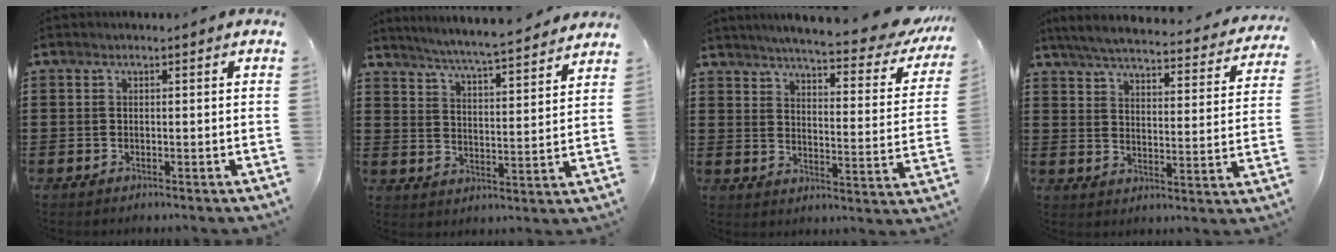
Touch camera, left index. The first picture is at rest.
{"total": 5.2, "force": [5.0, -0.7, 1.2], "torque": [-0.047, -0.041, 0.082]}
{"total": 5.7, "force": [5.2, -0.4, 2.4], "torque": [-0.061, -0.042, 0.084]}
{"total": 5.1, "force": [4.8, -0.1, 1.8], "torque": [-0.059, -0.034, 0.078]}